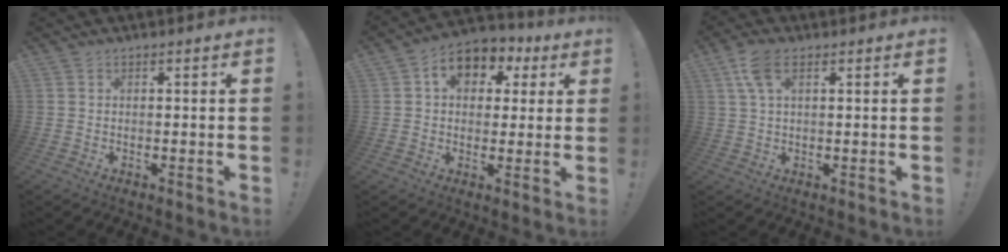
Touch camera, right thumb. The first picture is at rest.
{"total": 9.6, "force": [3.1, 7.3, 5.4], "torque": [-0.076, -0.005, 0.059]}
{"total": 6.5, "force": [2.9, 2.6, 5.2], "torque": [-0.101, 0.004, 0.054]}